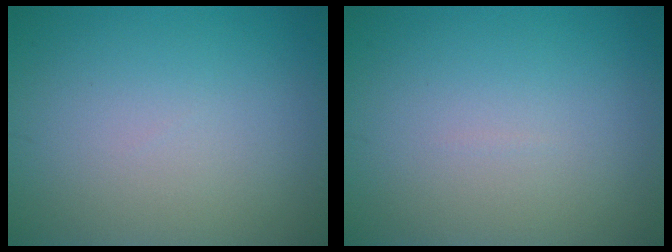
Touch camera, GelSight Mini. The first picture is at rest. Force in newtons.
{"total": 0.0}